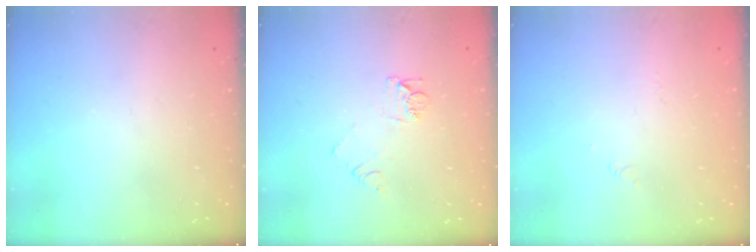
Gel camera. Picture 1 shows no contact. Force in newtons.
{"total": 5.6, "press": 5.6, "slide": 0.5}
{"total": 1.7, "press": 1.6, "slide": 0.4}